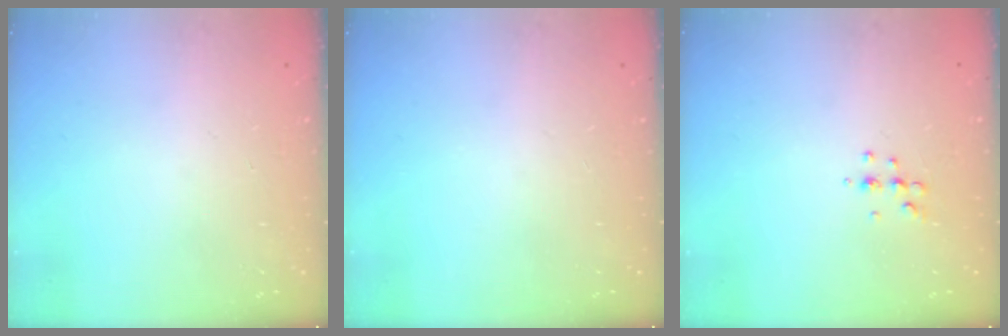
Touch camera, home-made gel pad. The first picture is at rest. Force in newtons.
{"total": 0.0}
{"total": 4.5, "press": 4.3, "slide": 1.2}